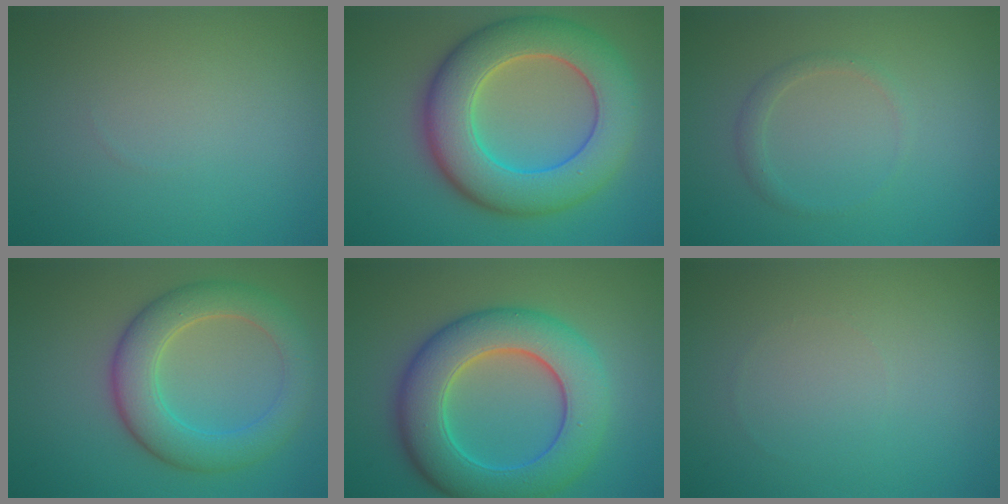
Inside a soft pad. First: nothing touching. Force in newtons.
{"total": 10.2, "press": 10.2, "slide": 0.4}
{"total": 1.2, "press": 1.2, "slide": 0.2}
{"total": 6.1, "press": 6.1, "slide": 0.1}
{"total": 9.5, "press": 9.5, "slide": 0.2}
{"total": 0.0}